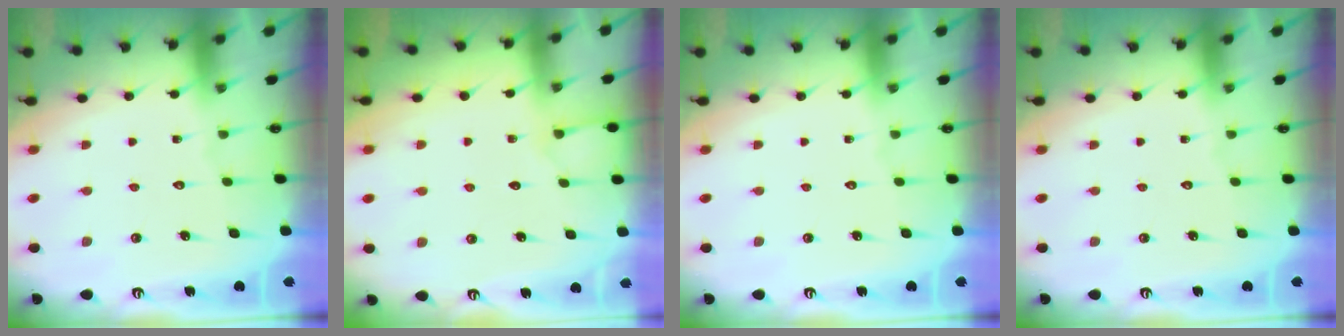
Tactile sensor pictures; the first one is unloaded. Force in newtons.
{"total": 5.1, "press": 5.1, "slide": 0.7}
{"total": 0.0}
{"total": 0.0}